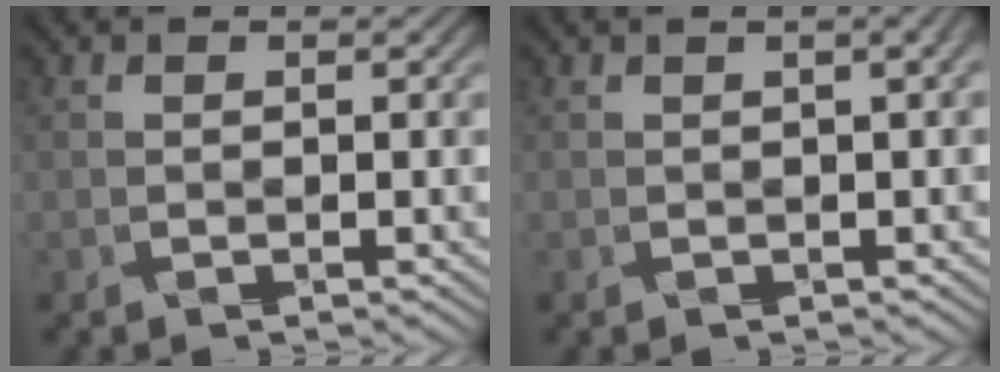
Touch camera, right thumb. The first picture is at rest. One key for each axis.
{"total": 2.5, "fx": 0.2, "fy": 1.1, "fz": 2.2, "tx": -0.044, "ty": -0.006, "tz": 0.010}